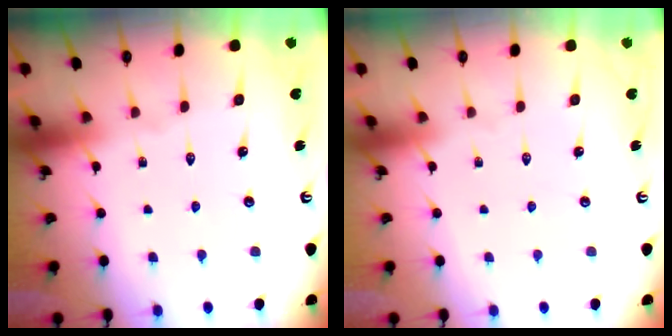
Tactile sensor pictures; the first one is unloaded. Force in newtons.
{"total": 0.0}